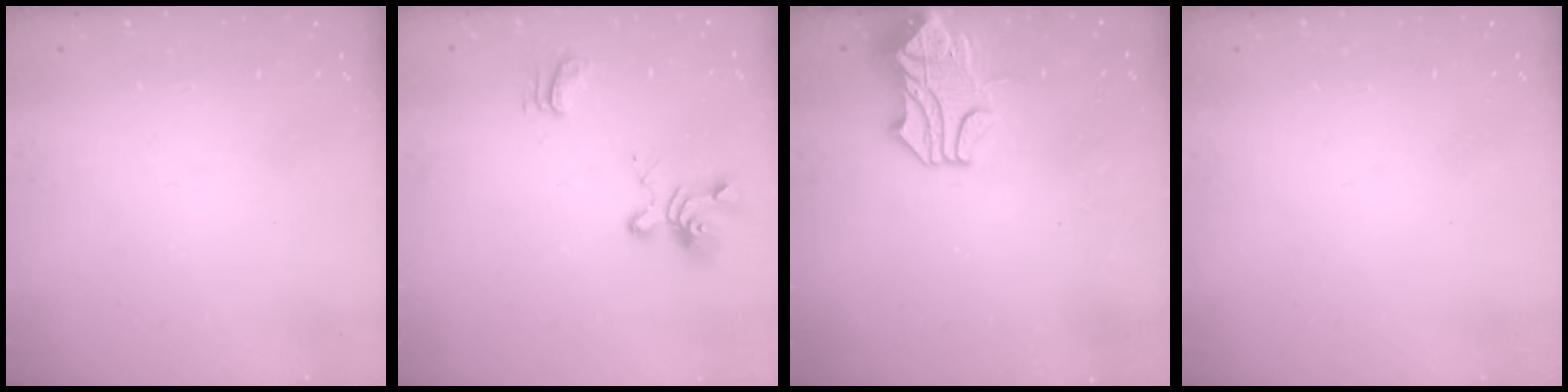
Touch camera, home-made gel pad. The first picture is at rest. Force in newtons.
{"total": 8.3, "press": 8.1, "slide": 1.4}
{"total": 2.1, "press": 1.5, "slide": 1.5}
{"total": 0.0}